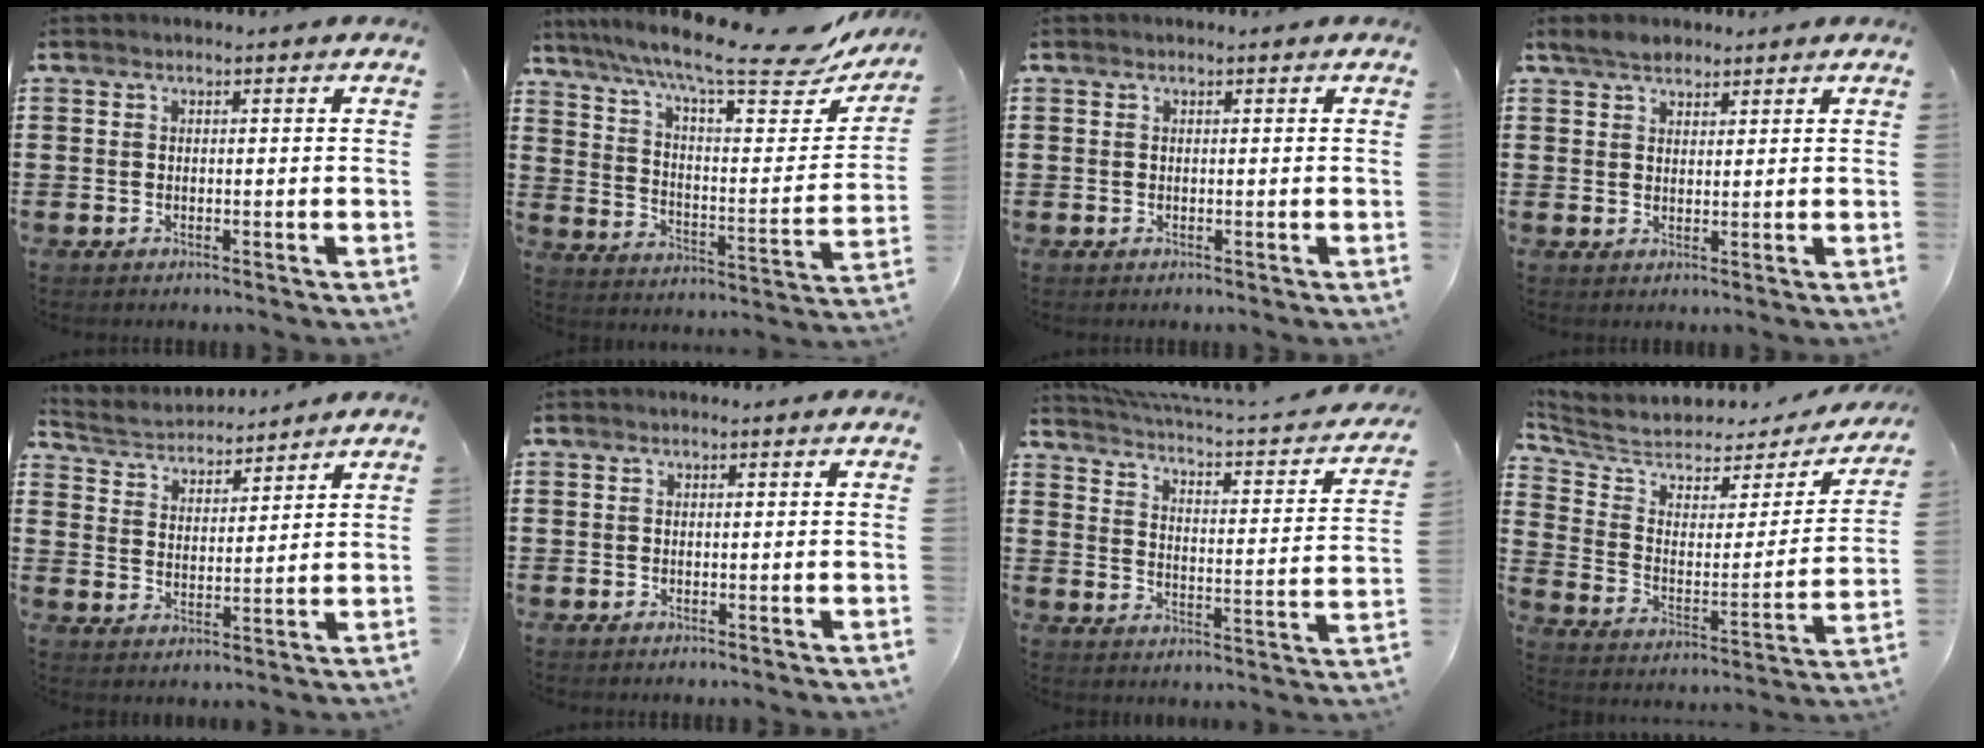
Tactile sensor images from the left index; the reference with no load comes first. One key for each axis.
{"total": 12.3, "fx": 9.8, "fy": 1.2, "fz": 7.3, "tx": -0.152, "ty": -0.065, "tz": 0.158}
{"total": 0.0}
{"total": 2.6, "fx": 2.1, "fy": 1.3, "fz": 0.6, "tx": -0.017, "ty": 0.007, "tz": 0.040}
{"total": 3.6, "fx": 3.5, "fy": 0.9, "fz": -0.2, "tx": -0.019, "ty": -0.021, "tz": 0.057}
{"total": 0.0}
{"total": 2.6, "fx": 2.2, "fy": -0.1, "fz": 1.4, "tx": -0.045, "ty": -0.032, "tz": 0.026}
{"total": 4.7, "fx": 4.0, "fy": 2.0, "fz": 1.5, "tx": -0.059, "ty": -0.033, "tz": 0.063}